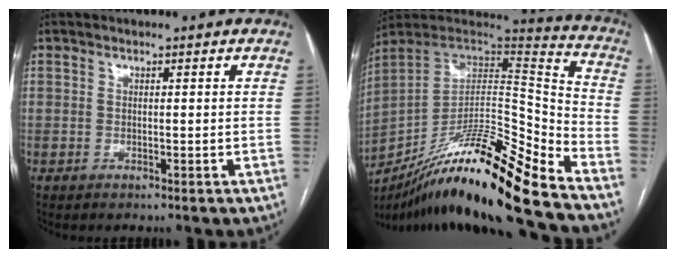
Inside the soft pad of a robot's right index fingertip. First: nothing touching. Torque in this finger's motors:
{"motor_torque": [1.12, -1.02, 0.70, 0.17]}